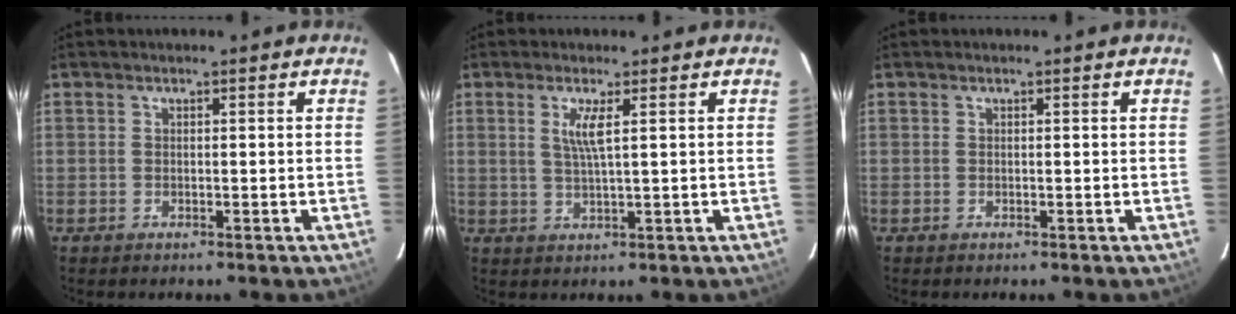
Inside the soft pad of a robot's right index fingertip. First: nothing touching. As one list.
[{"total": 3.7, "force": [1.3, -0.2, 3.4], "torque": [-0.069, -0.006, 0.025]}, {"total": 0.0}]